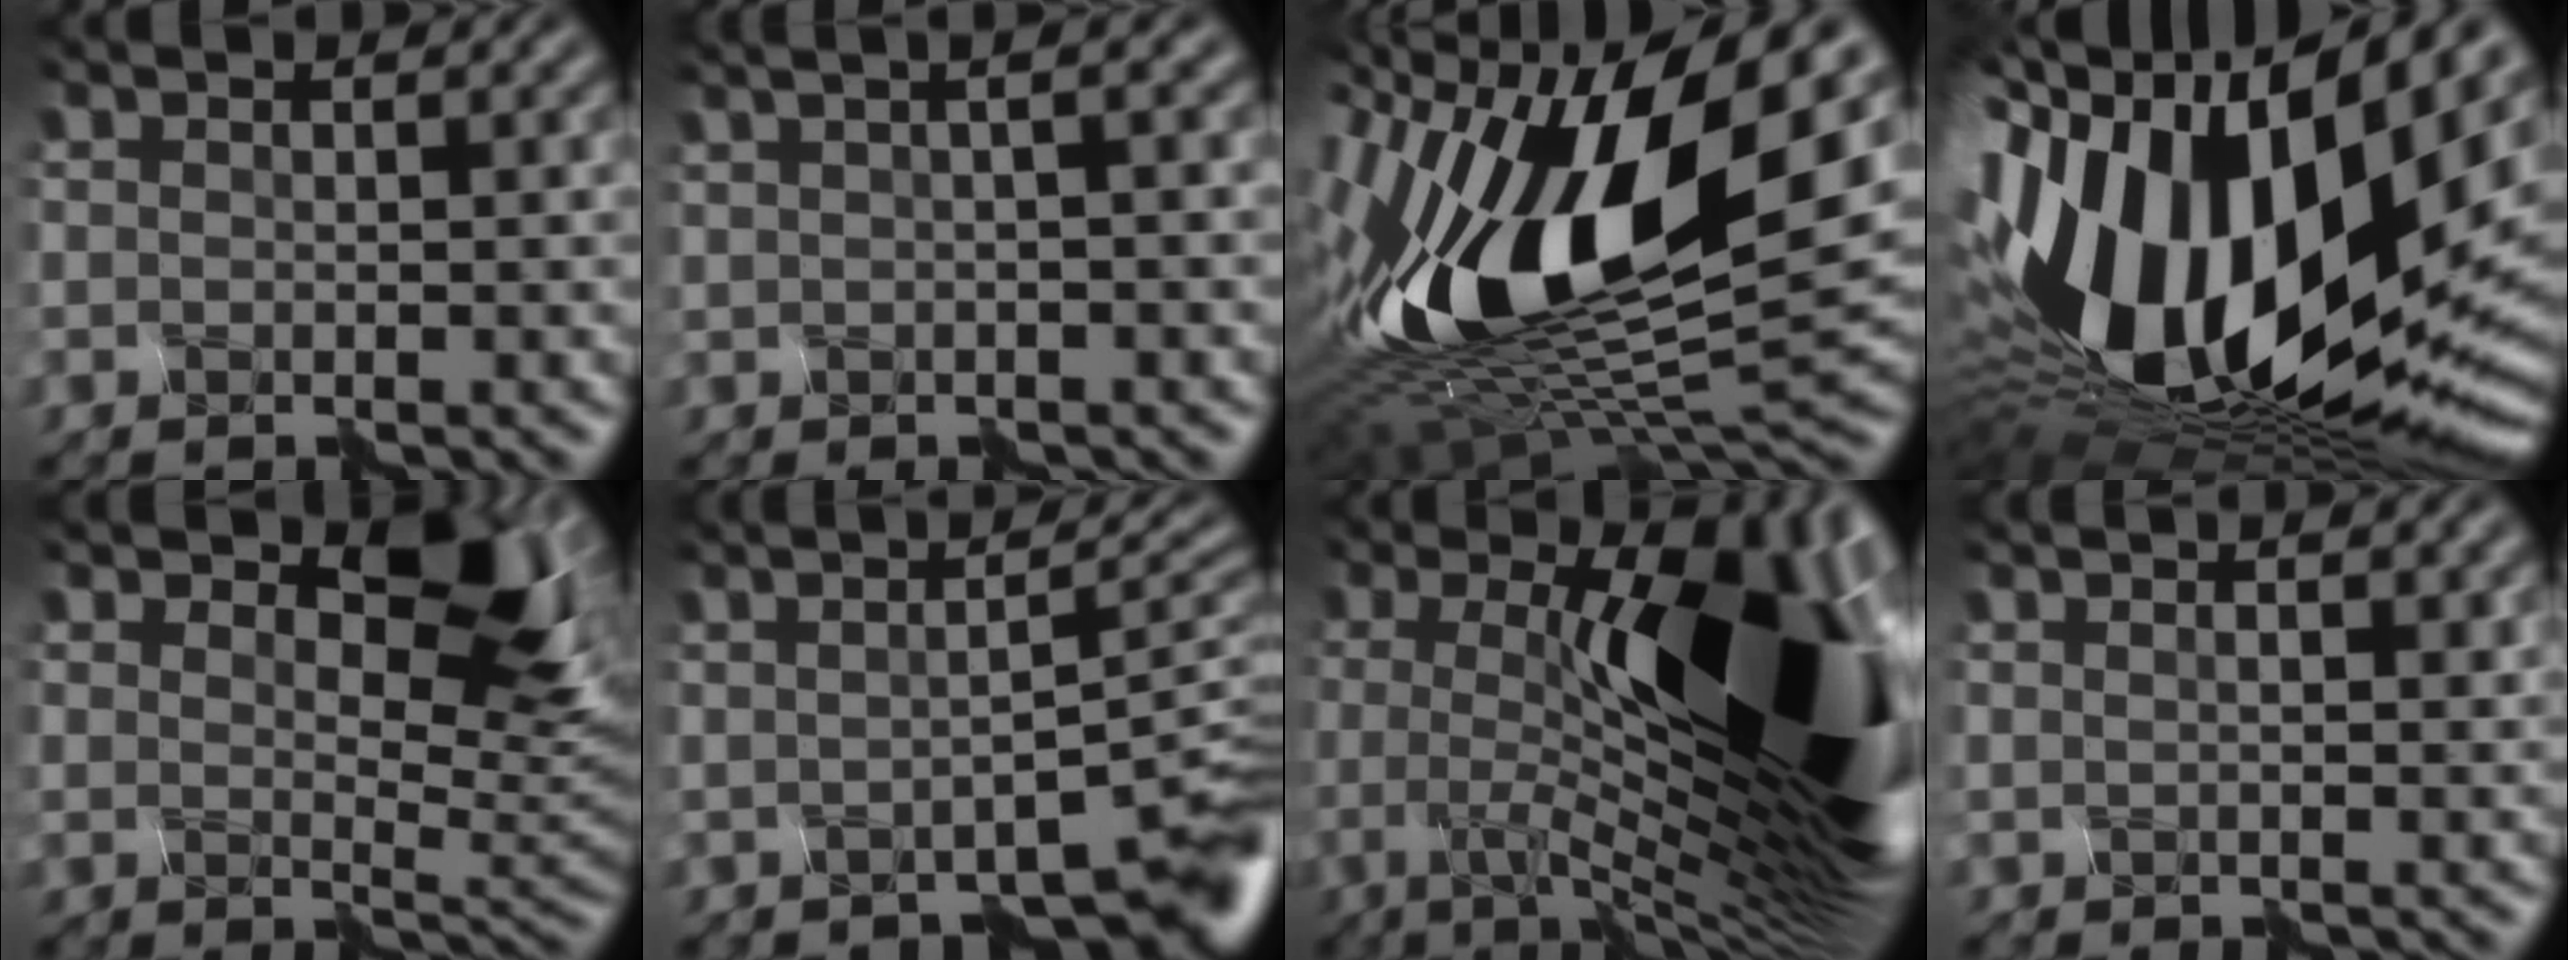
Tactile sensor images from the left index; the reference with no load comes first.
{"total": 2.4, "force": [0.8, 0.0, 2.2], "torque": [-0.029, 0.020, 0.004]}
{"total": 16.9, "force": [2.3, 7.0, 15.2], "torque": [-0.298, 0.014, 0.032]}
{"total": 19.2, "force": [-1.2, 10.4, 16.1], "torque": [-0.326, -0.044, -0.006]}
{"total": 8.2, "force": [4.2, 3.7, 5.9], "torque": [-0.083, -0.002, 0.071]}
{"total": 5.1, "force": [-2.2, 0.6, 4.6], "torque": [-0.045, -0.005, -0.022]}
{"total": 16.0, "force": [0.7, 4.7, 15.3], "torque": [-0.217, 0.009, 0.007]}
{"total": 1.0, "force": [0.6, -0.8, -0.1], "torque": [0.000, -0.003, 0.018]}